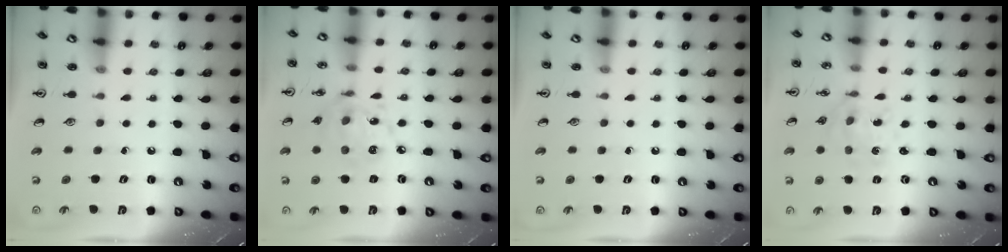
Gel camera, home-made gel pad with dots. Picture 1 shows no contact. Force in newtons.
{"total": 11.7, "press": 11.7, "slide": 0.8}
{"total": 0.0}
{"total": 1.9, "press": 1.8, "slide": 0.8}